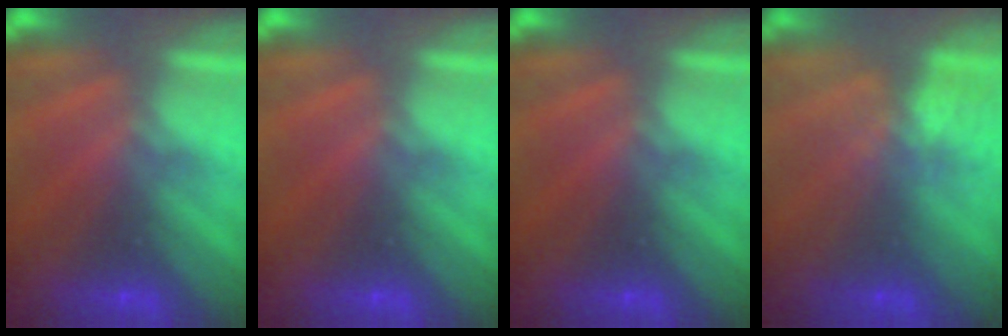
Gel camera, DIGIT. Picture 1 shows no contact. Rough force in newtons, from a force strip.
{"total": 0.0}
{"total": 0.0}
{"total": 4.0}